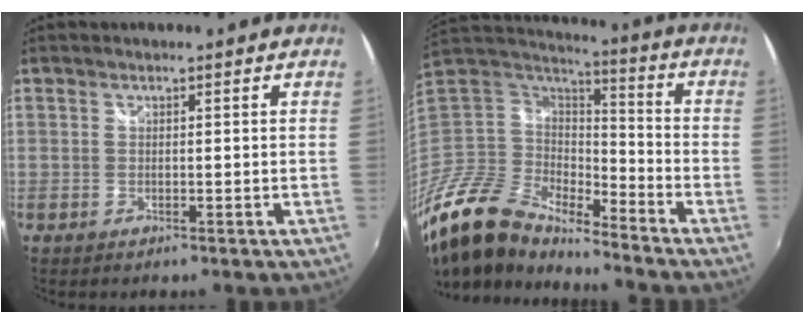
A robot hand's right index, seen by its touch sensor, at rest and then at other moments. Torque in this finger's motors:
{"motor_torque": [-0.91, -0.89, -0.11, -0.21]}